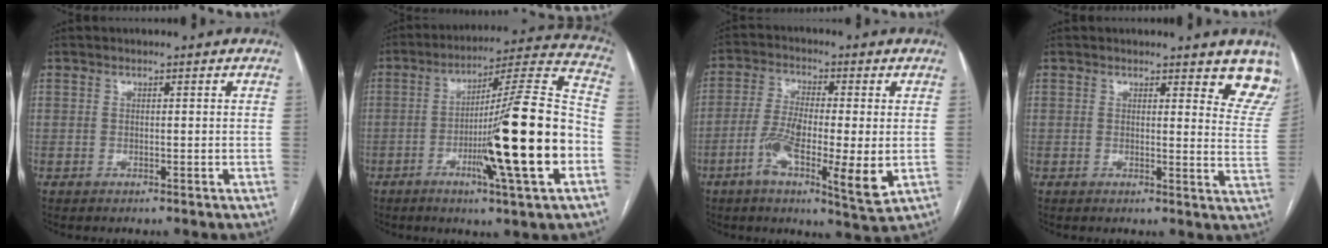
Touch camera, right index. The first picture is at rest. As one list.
[{"total": 20.3, "force": [-5.6, -0.2, 19.5], "torque": [-0.293, -0.003, -0.093]}, {"total": 12.4, "force": [-3.1, 2.4, 11.8], "torque": [-0.208, -0.012, -0.055]}, {"total": 8.0, "force": [6.9, 2.1, 3.4], "torque": [-0.014, -0.035, 0.046]}]